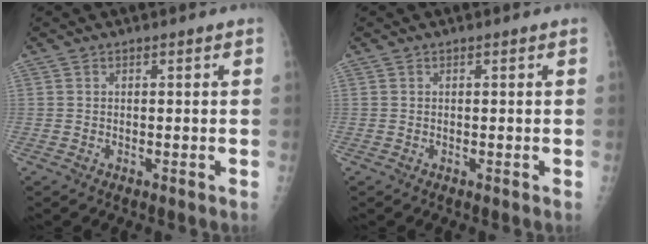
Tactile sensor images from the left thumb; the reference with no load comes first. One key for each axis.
{"total": 0.0}